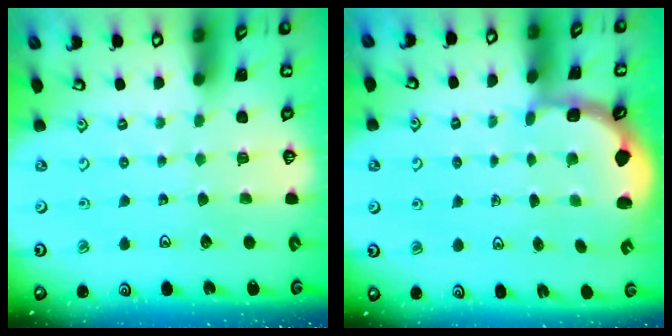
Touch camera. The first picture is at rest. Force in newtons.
{"total": 2.5, "press": 2.2, "slide": 1.2}